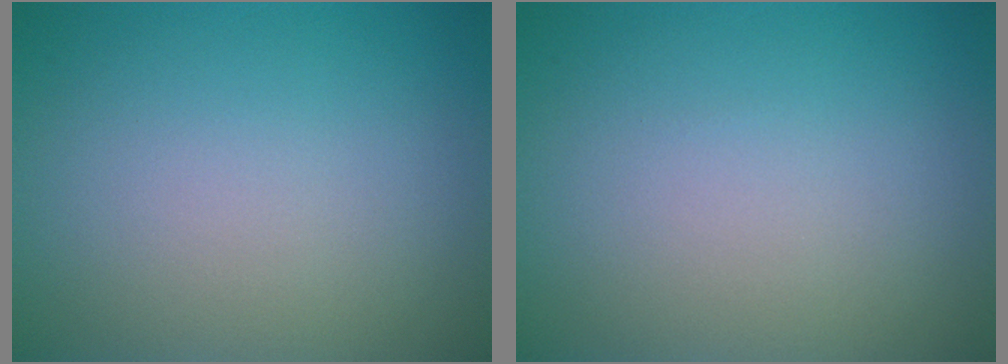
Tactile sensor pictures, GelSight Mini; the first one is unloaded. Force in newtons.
{"total": 0.0}